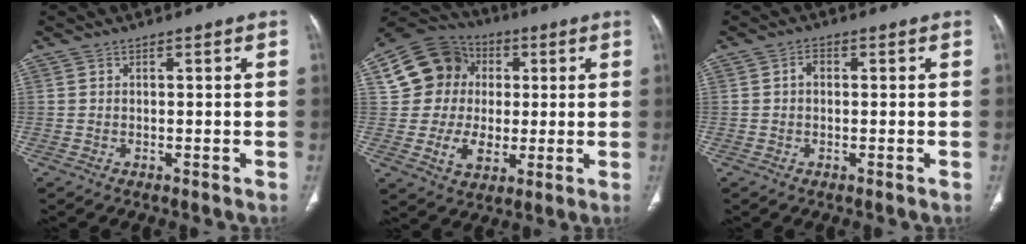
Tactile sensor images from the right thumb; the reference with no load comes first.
{"total": 15.9, "force": [3.0, 14.2, 6.6], "torque": [-0.082, 0.013, 0.057]}
{"total": 1.7, "force": [0.0, 1.2, 1.2], "torque": [-0.014, 0.007, -0.003]}